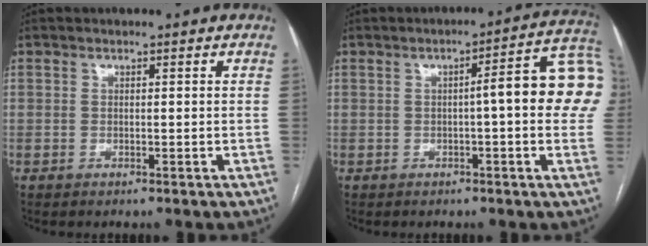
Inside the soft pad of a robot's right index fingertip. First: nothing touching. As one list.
[{"total": 12.2, "force": [1.0, 1.5, 12.1], "torque": [-0.150, 0.032, 0.004]}]